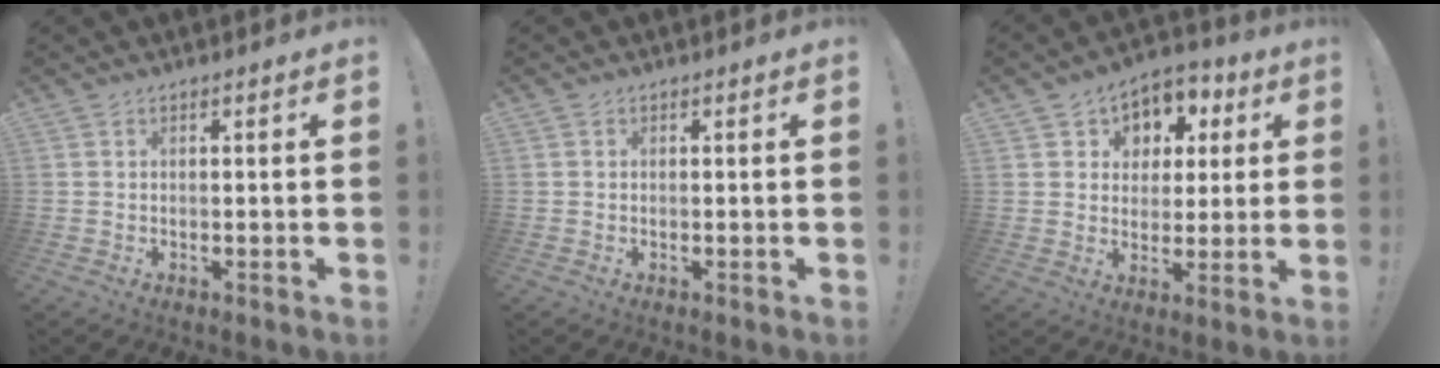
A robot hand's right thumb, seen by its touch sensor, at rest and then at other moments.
{"total": 0.0}
{"total": 7.6, "force": [2.5, 6.9, 2.1], "torque": [-0.018, -0.020, 0.050]}